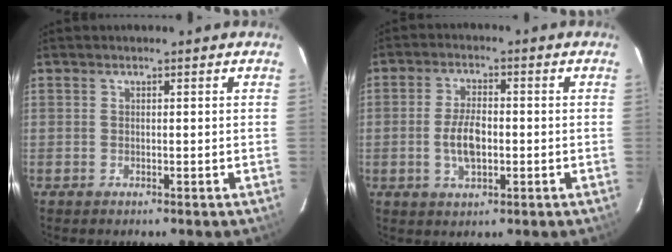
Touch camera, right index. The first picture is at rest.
{"total": 6.4, "force": [-1.1, 3.2, 5.4], "torque": [-0.109, 0.003, -0.018]}